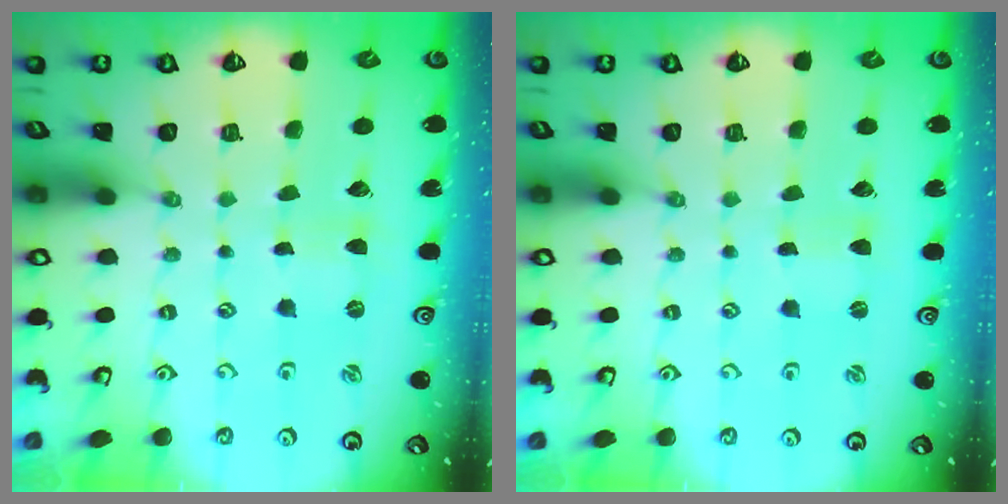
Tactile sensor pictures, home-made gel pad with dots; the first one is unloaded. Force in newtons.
{"total": 0.0}